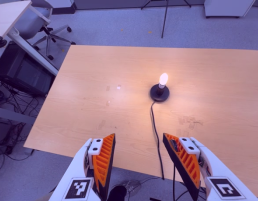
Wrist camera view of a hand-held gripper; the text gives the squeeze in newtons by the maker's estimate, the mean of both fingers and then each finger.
{"total": 0.0}